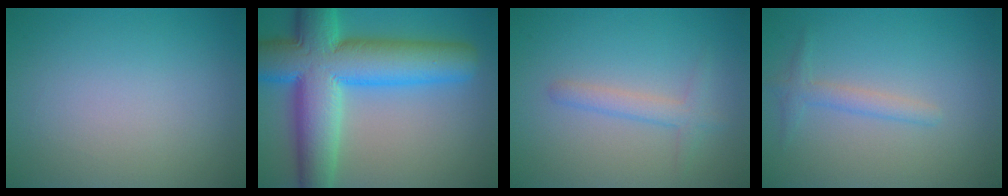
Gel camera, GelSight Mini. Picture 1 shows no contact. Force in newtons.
{"total": 13.1, "press": 13.1, "slide": 0.4}
{"total": 2.0, "press": 2.0, "slide": 0.1}
{"total": 1.6, "press": 1.6, "slide": 0.1}